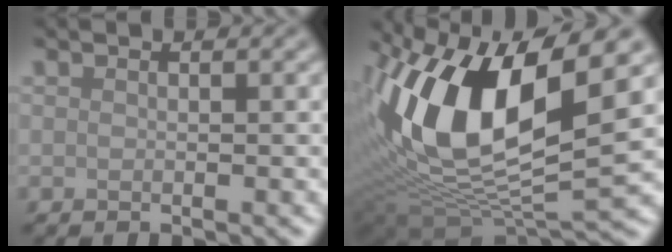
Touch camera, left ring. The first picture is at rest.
{"total": 15.0, "force": [4.1, 6.4, 13.0], "torque": [-0.251, 0.008, 0.064]}